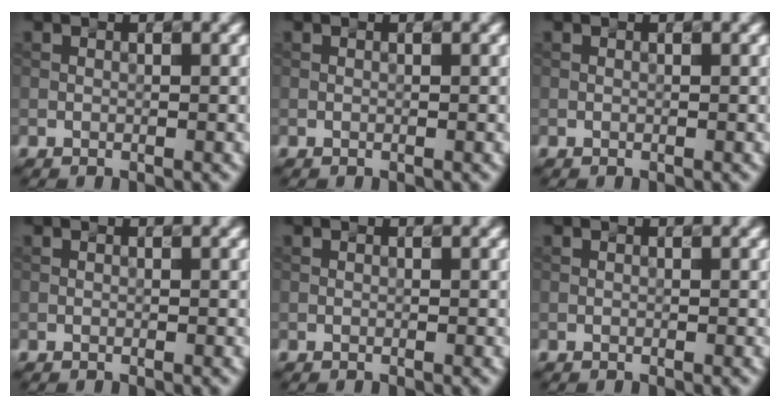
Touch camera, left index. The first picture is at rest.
{"total": 0.0}
{"total": 0.0}
{"total": 0.0}
{"total": 0.0}
{"total": 0.0}